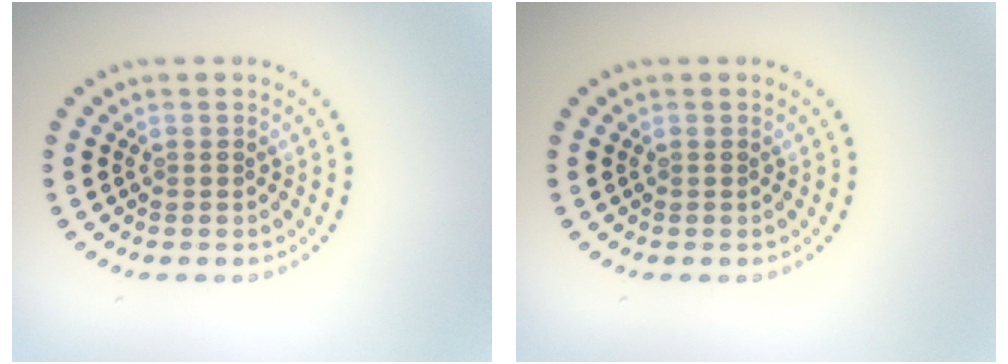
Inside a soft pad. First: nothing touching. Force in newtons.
{"total": 0.0}